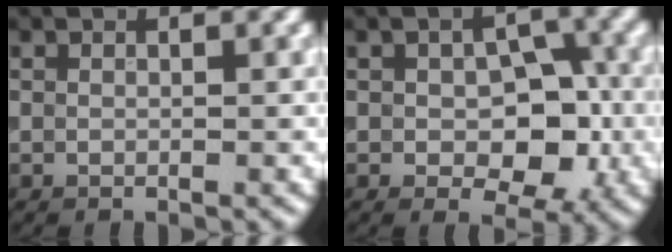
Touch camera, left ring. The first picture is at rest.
{"total": 6.0, "force": [-0.6, 3.6, 4.7], "torque": [-0.062, -0.007, -0.008]}